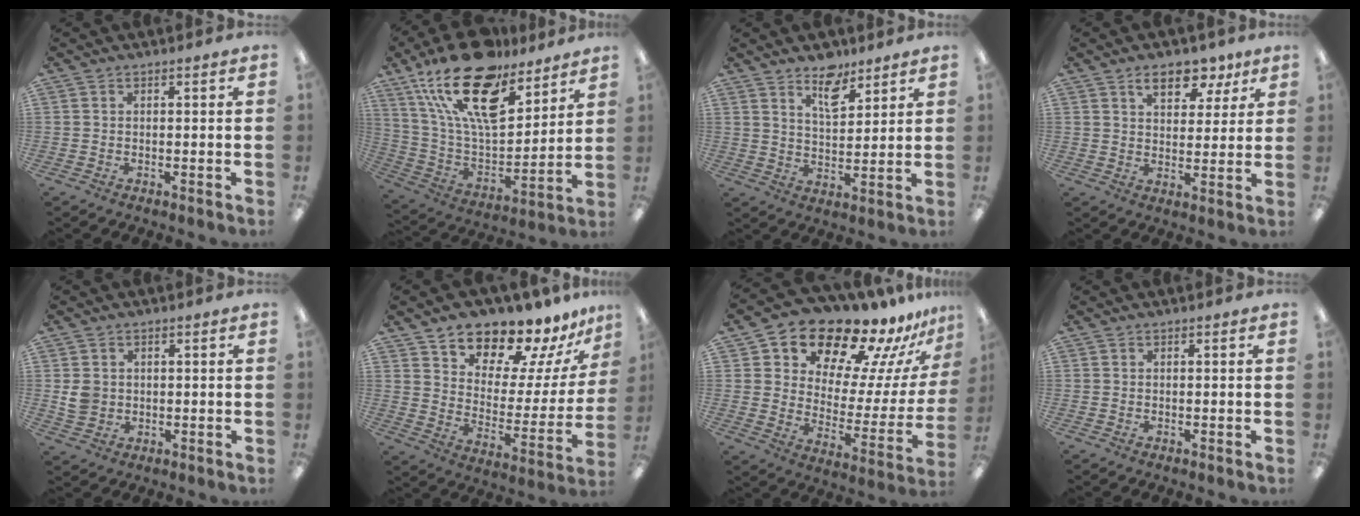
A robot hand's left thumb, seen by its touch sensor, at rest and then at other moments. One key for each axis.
{"total": 23.1, "fx": 15.7, "fy": 9.9, "fz": 13.7, "tx": -0.264, "ty": -0.095, "tz": 0.275}
{"total": 8.1, "fx": 6.2, "fy": 3.8, "fz": 3.6, "tx": -0.042, "ty": -0.037, "tz": 0.105}
{"total": 8.8, "fx": 5.5, "fy": 5.0, "fz": 4.7, "tx": -0.054, "ty": -0.021, "tz": 0.092}
{"total": 4.1, "fx": 0.4, "fy": 3.8, "fz": 1.4, "tx": -0.013, "ty": 0.001, "tz": 0.007}
{"total": 13.9, "fx": 13.0, "fy": 4.4, "fz": 2.4, "tx": -0.041, "ty": -0.128, "tz": 0.227}
{"total": 16.6, "fx": 14.1, "fy": 6.8, "fz": 5.7, "tx": -0.089, "ty": -0.124, "tz": 0.234}
{"total": 0.0}